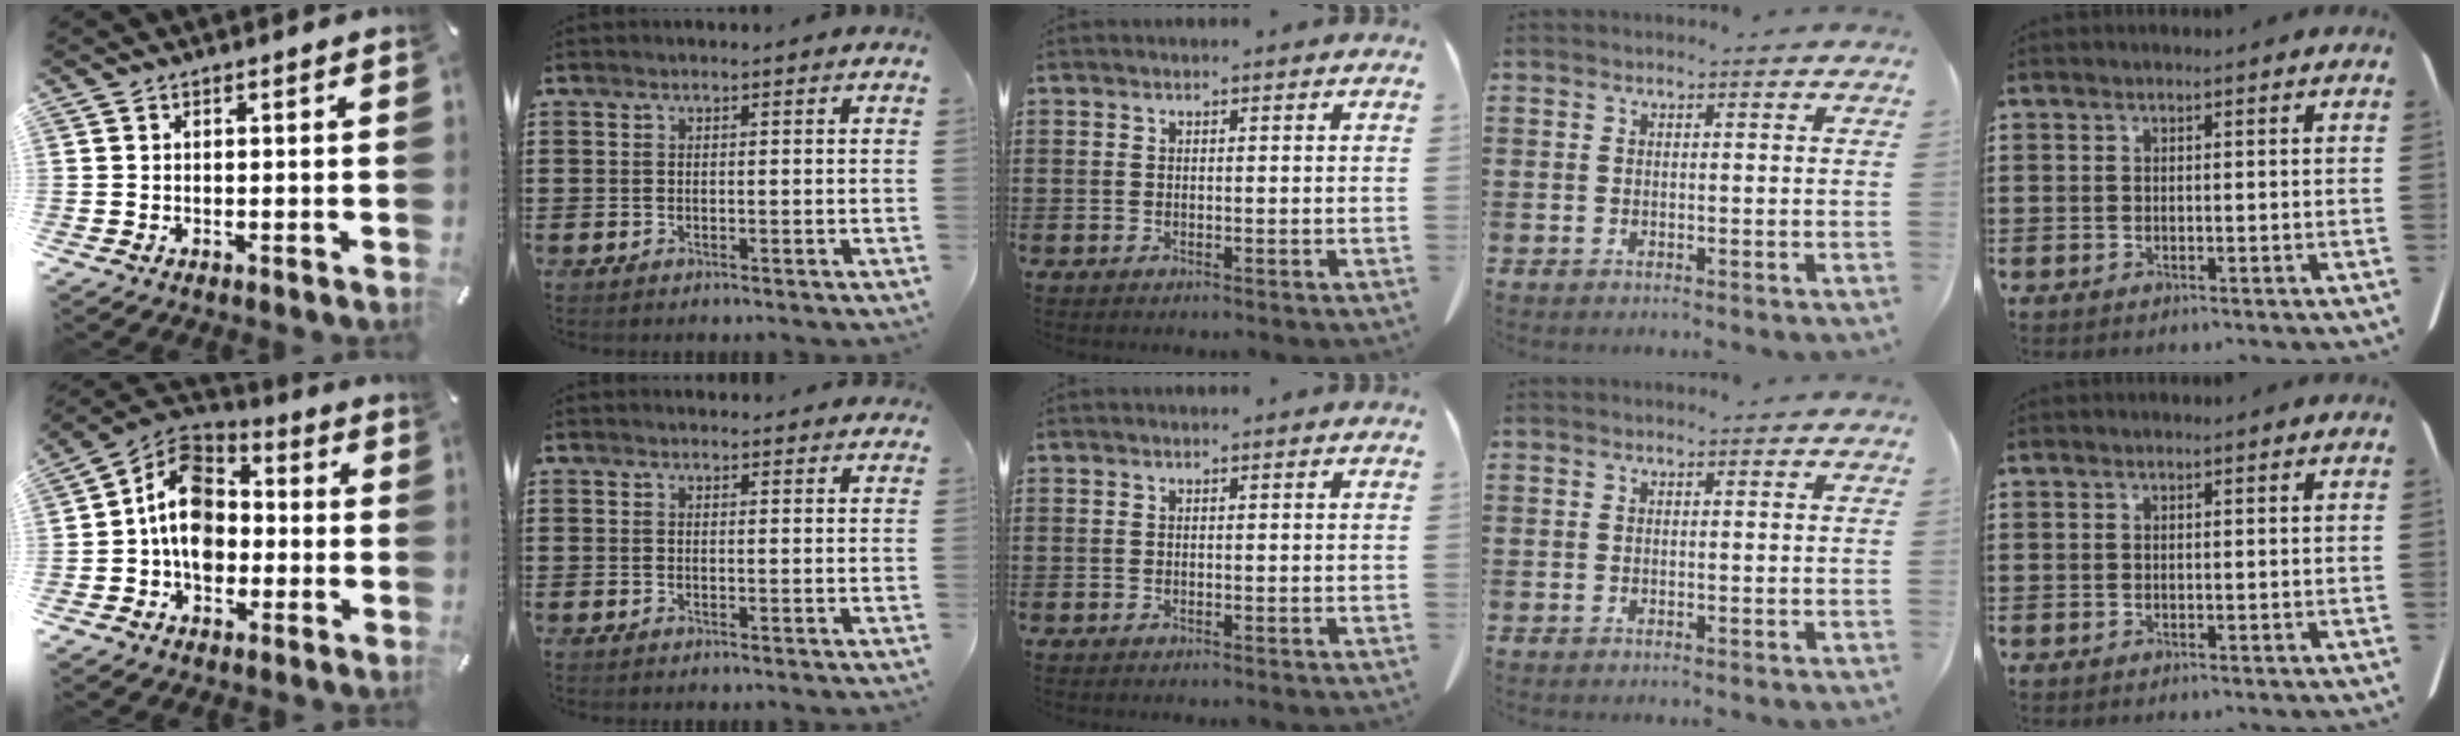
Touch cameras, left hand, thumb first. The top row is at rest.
{"thumb": {"total": 11.6, "force": [-2.2, 9.3, 6.7], "torque": [-0.132, 0.020, -0.044]}, "index": {"total": 1.5, "force": [1.5, 0.2, 0.1], "torque": [-0.006, 0.003, 0.029]}}